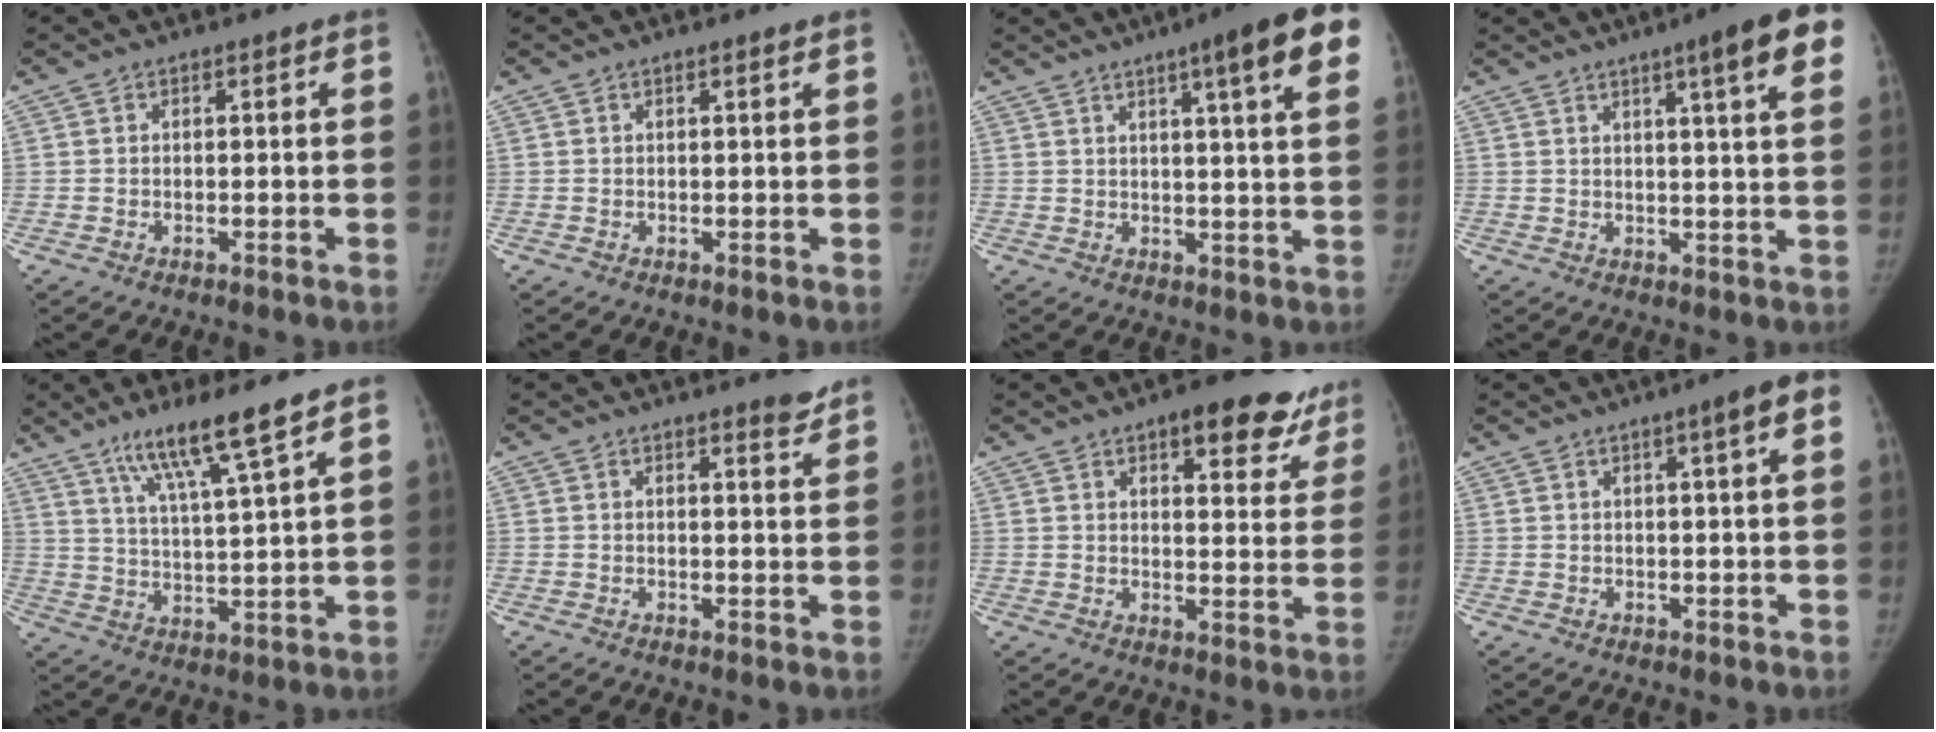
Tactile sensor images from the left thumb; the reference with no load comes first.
{"total": 0.9, "force": [0.6, -0.1, 0.6], "torque": [-0.014, -0.003, 0.013]}
{"total": 14.6, "force": [7.7, 1.4, 12.3], "torque": [-0.153, -0.023, 0.088]}
{"total": 12.3, "force": [6.6, 1.0, 10.4], "torque": [-0.131, -0.021, 0.075]}
{"total": 11.9, "force": [8.0, 0.2, 8.8], "torque": [-0.157, -0.040, 0.146]}
{"total": 3.5, "force": [2.9, 0.3, 1.9], "torque": [-0.017, -0.025, 0.038]}
{"total": 15.1, "force": [10.1, 6.0, 9.6], "torque": [-0.065, -0.045, 0.118]}
{"total": 5.4, "force": [2.2, 0.0, 4.9], "torque": [-0.066, 0.001, 0.028]}